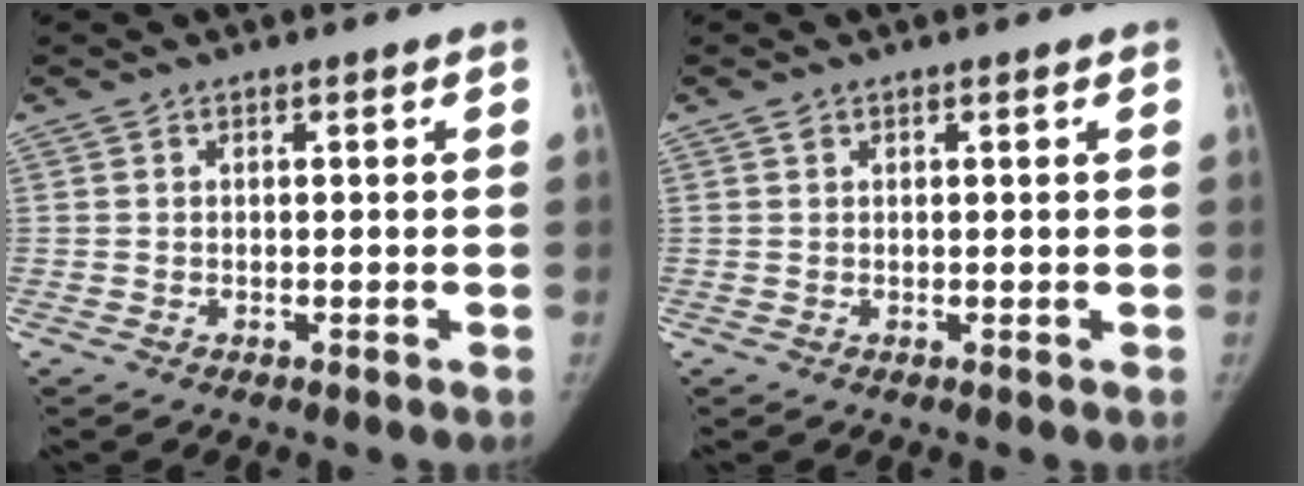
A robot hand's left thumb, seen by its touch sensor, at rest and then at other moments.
{"total": 0.7, "force": [0.5, 0.4, 0.3], "torque": [-0.002, -0.002, 0.007]}